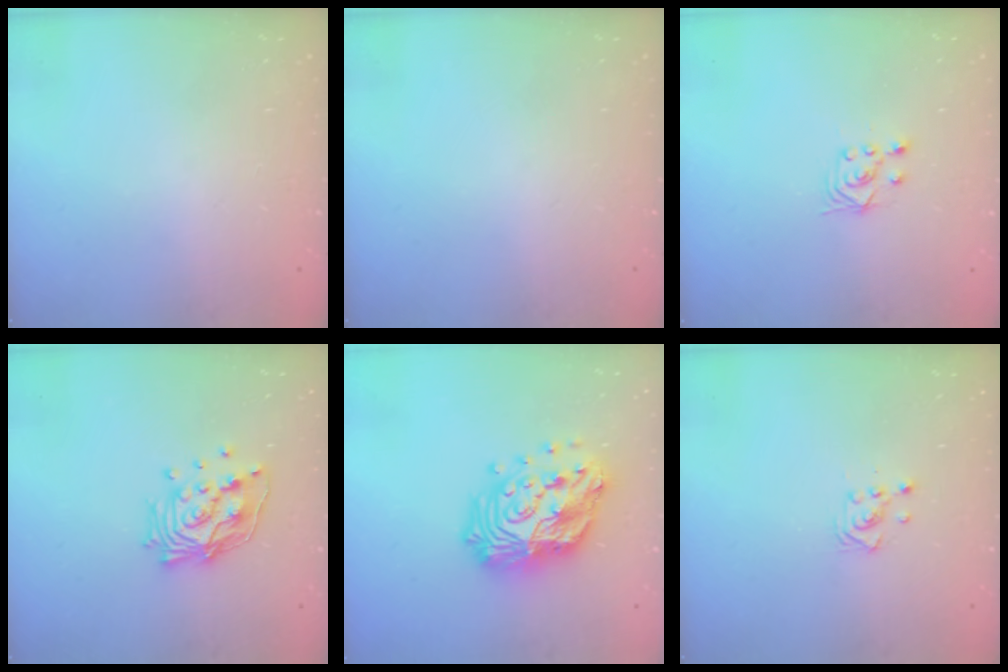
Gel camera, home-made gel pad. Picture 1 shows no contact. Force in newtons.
{"total": 0.0}
{"total": 2.5, "press": 2.2, "slide": 1.2}
{"total": 15.0, "press": 14.9, "slide": 2.0}
{"total": 20.7, "press": 20.7, "slide": 1.9}
{"total": 3.1, "press": 3.1, "slide": 0.2}